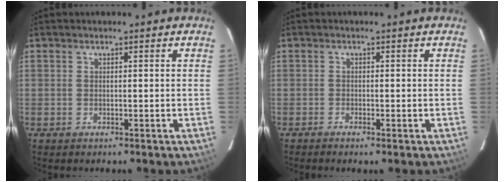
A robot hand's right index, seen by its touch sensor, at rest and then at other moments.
{"total": 1.0, "force": [-0.7, 0.0, 0.7], "torque": [-0.019, -0.001, -0.016]}